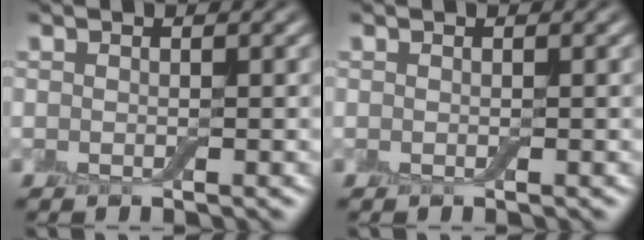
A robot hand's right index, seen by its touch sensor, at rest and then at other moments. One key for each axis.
{"total": 0.0}